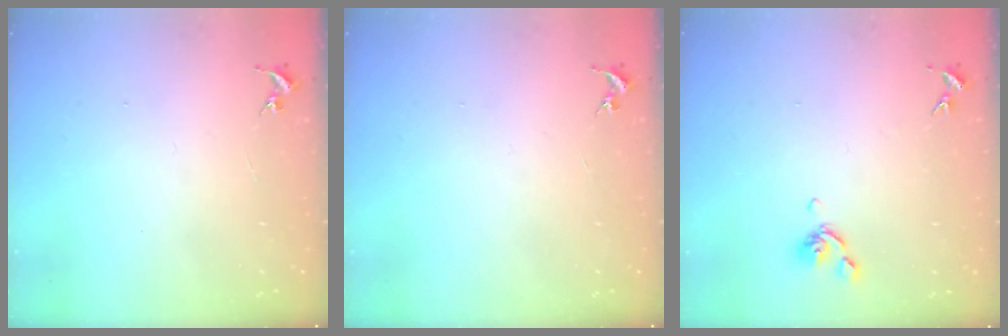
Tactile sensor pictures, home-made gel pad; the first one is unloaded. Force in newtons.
{"total": 0.0}
{"total": 6.7, "press": 6.6, "slide": 1.5}